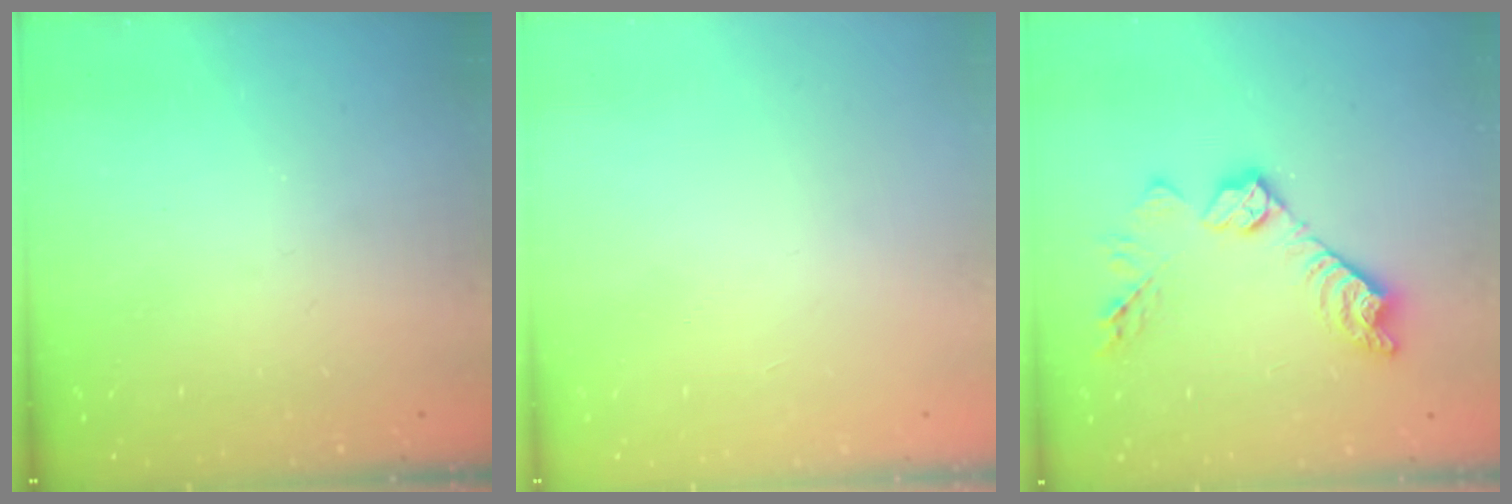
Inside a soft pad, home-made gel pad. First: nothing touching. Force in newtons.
{"total": 0.0}
{"total": 13.3, "press": 13.3, "slide": 0.8}